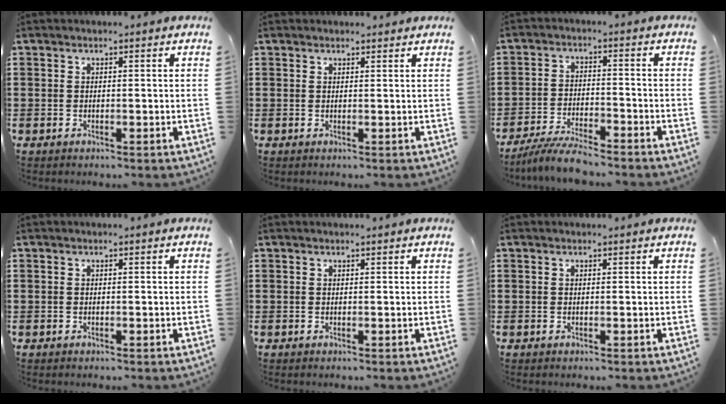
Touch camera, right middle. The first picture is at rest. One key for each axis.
{"total": 0.8, "fx": 0.8, "fy": 0.3, "fz": 0.1, "tx": 0.005, "ty": -0.002, "tz": 0.013}
{"total": 5.7, "fx": -5.3, "fy": 0.4, "fz": 2.0, "tx": -0.045, "ty": -0.007, "tz": -0.105}
{"total": 0.0}
{"total": 0.0}
{"total": 0.0}